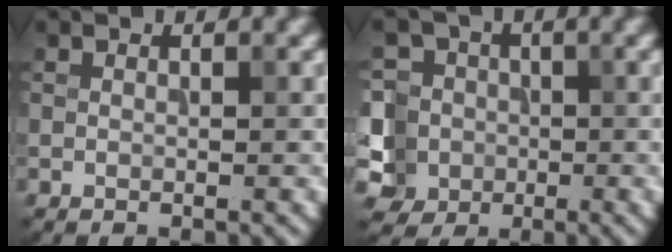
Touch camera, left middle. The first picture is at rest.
{"total": 9.8, "force": [-1.7, 8.7, 4.1], "torque": [-0.092, 0.022, -0.072]}